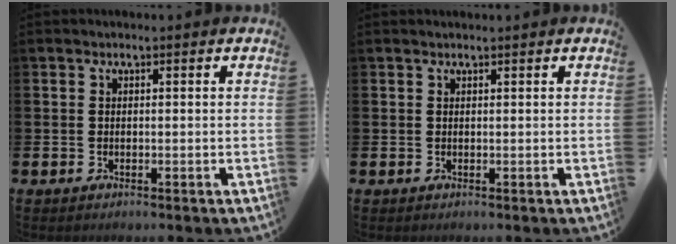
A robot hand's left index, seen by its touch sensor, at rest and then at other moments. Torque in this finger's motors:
{"motor_torque": [0.23, -1.63, -0.10, -0.02]}